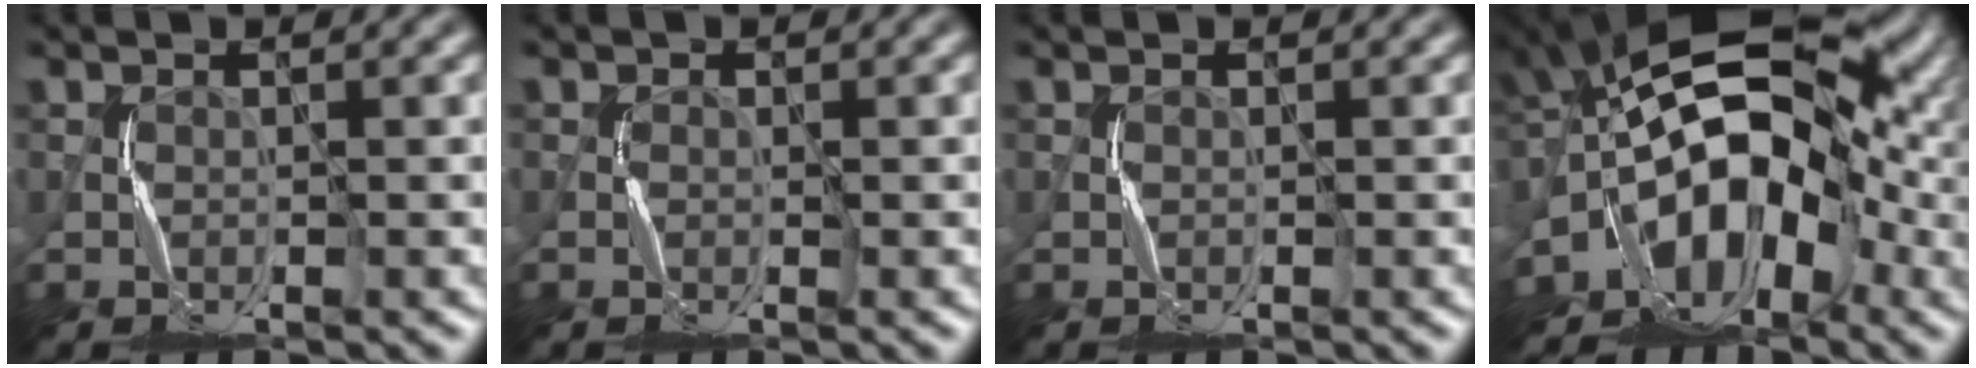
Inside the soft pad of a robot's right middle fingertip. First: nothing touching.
{"total": 0.7, "force": [0.0, 0.6, 0.2], "torque": [0.002, -0.001, -0.003]}
{"total": 0.0}
{"total": 13.1, "force": [-3.6, 8.0, 9.8], "torque": [-0.130, 0.014, -0.081]}